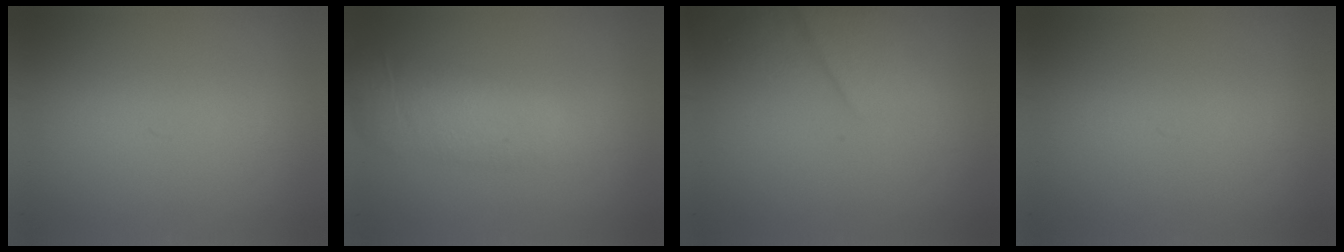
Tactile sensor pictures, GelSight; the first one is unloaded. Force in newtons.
{"total": 2.0}
{"total": 2.5}
{"total": 0.0}